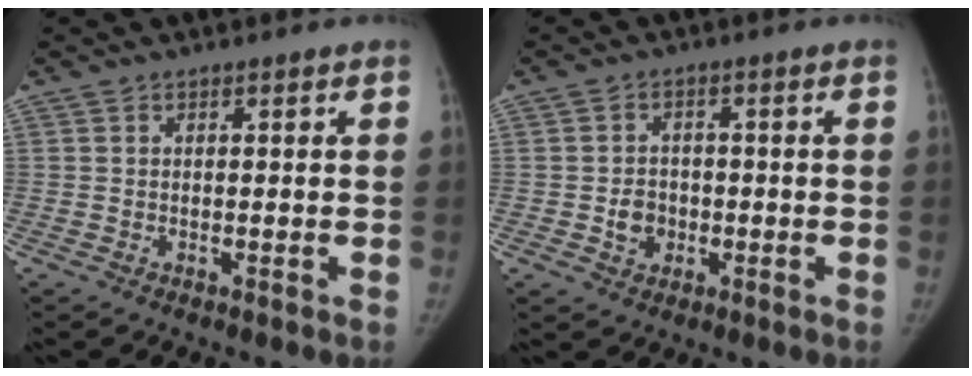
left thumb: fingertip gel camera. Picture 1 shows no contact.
{"total": 4.3, "force": [-1.1, 3.7, 1.9], "torque": [-0.010, 0.008, -0.018]}